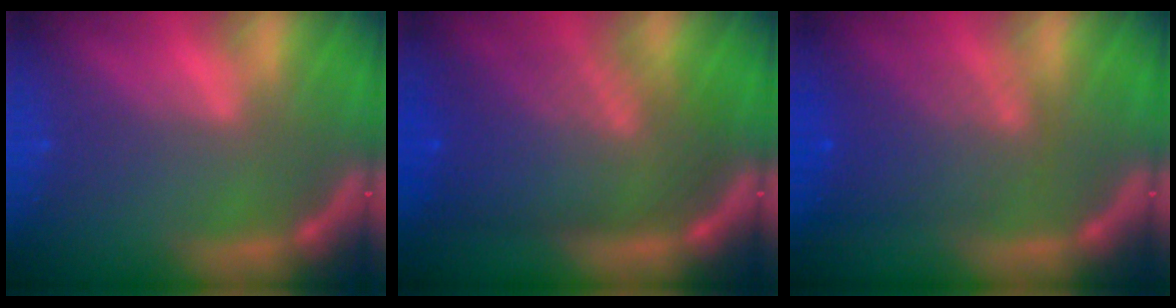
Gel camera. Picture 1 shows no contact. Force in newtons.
{"total": 9.6}
{"total": 5.6}